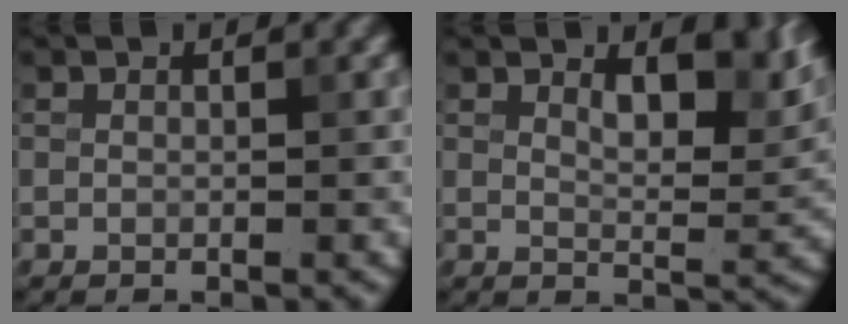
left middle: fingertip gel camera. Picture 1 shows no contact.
{"total": 5.2, "force": [2.7, 2.1, 3.9], "torque": [-0.055, -0.009, 0.041]}